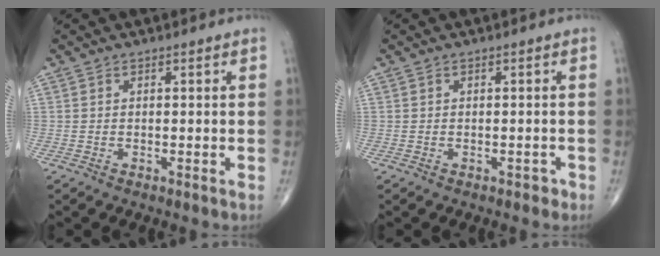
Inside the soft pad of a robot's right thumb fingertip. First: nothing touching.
{"total": 1.0, "force": [-0.6, 0.7, 0.4], "torque": [0.002, 0.003, -0.009]}